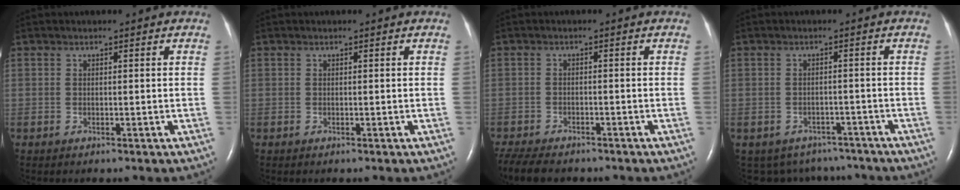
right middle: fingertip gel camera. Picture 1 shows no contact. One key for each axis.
{"total": 0.0}
{"total": 8.8, "fx": -7.3, "fy": 2.9, "fz": 3.9, "tx": -0.078, "ty": -0.013, "tz": -0.114}
{"total": 7.4, "fx": -6.4, "fy": 3.8, "fz": 0.3, "tx": -0.006, "ty": 0.014, "tz": -0.074}